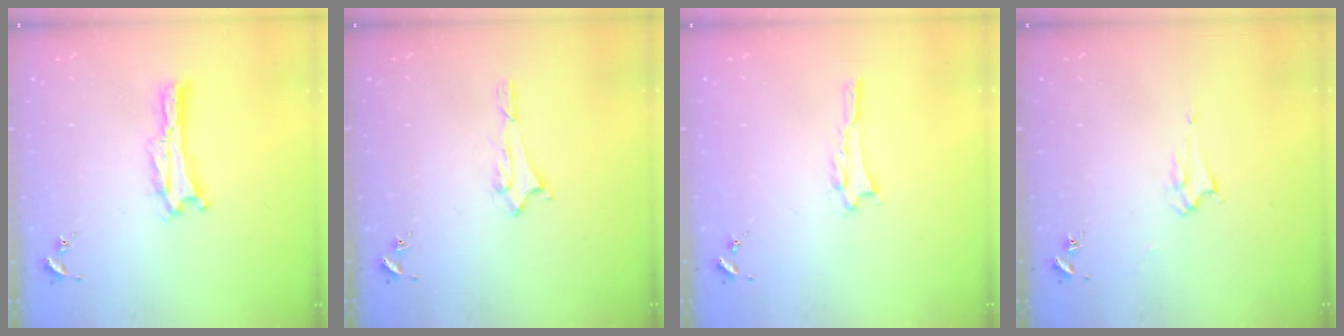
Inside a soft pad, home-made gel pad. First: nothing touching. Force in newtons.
{"total": 1.6, "press": 1.6, "slide": 0.2}
{"total": 1.0, "press": 1.0, "slide": 0.2}
{"total": 2.1, "press": 2.1, "slide": 0.2}